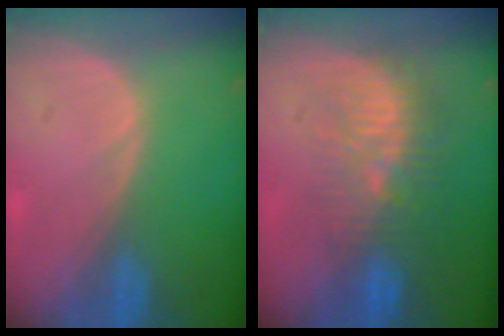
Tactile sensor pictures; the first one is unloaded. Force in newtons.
{"total": 9.3, "press": 8.6, "slide": 3.5}